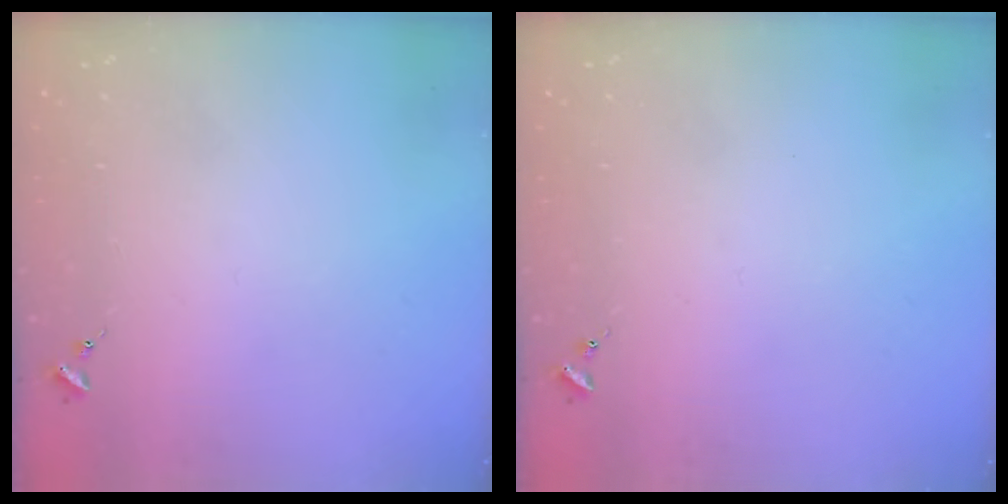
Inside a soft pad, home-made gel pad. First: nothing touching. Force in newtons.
{"total": 0.0}